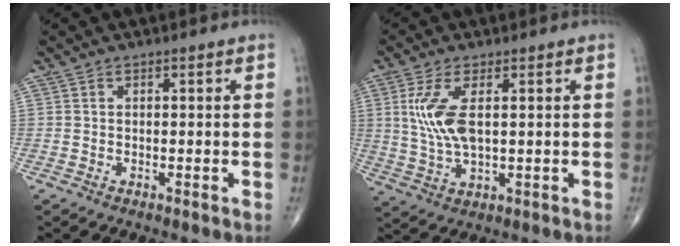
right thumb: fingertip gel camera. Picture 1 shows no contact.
{"total": 8.5, "force": [1.7, 3.5, 7.5], "torque": [-0.174, -0.006, 0.040]}